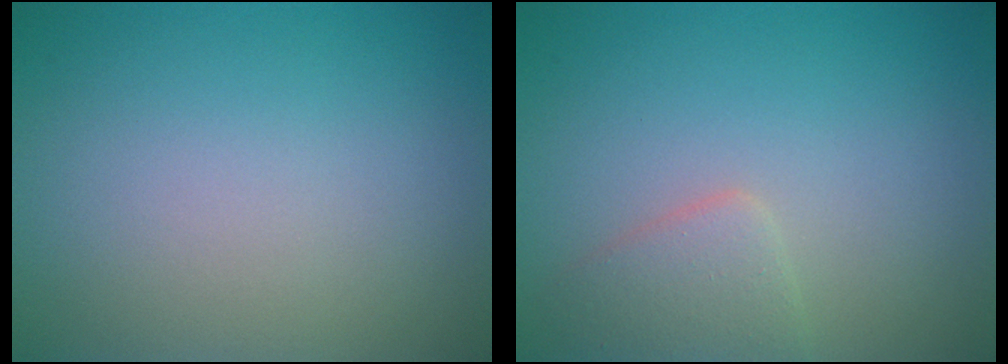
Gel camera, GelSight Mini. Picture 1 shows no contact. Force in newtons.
{"total": 2.2, "press": 2.2, "slide": 0.1}